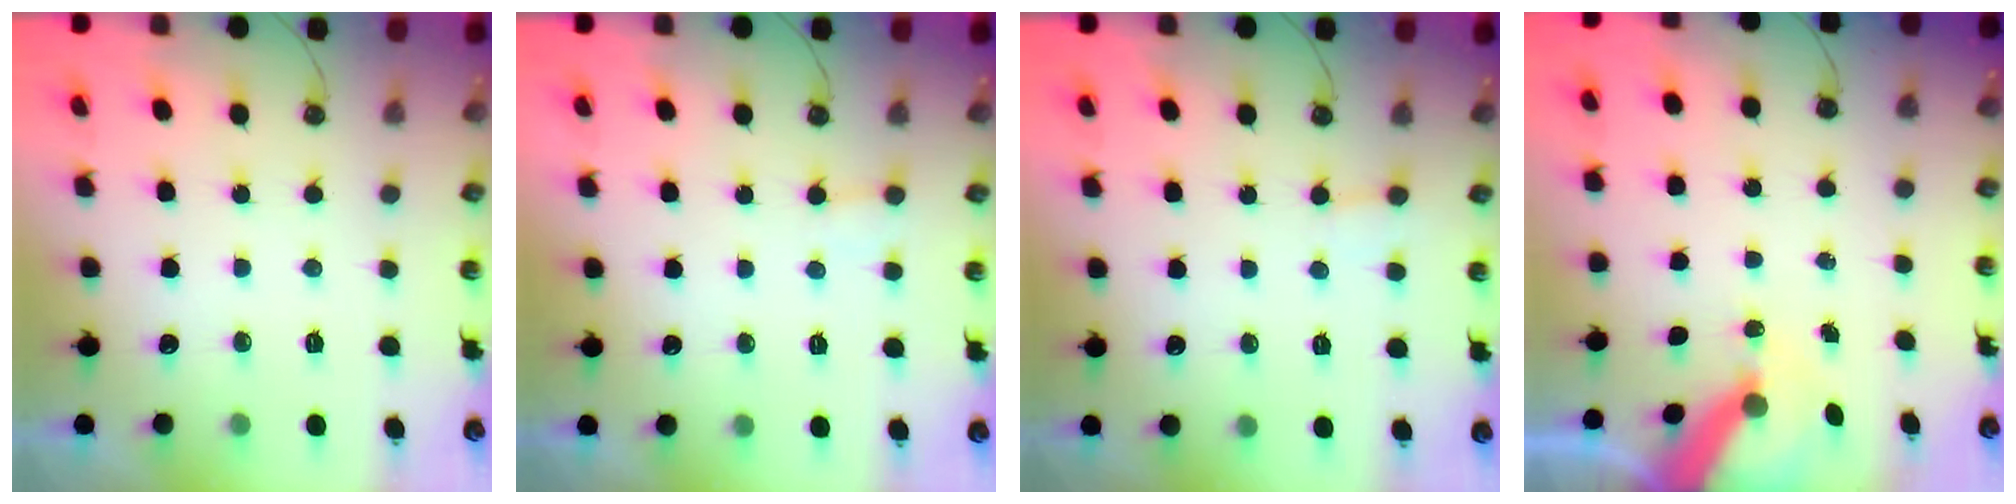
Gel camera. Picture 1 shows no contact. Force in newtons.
{"total": 4.3, "press": 4.3, "slide": 0.5}
{"total": 2.4, "press": 2.4, "slide": 0.3}
{"total": 8.1, "press": 8.1, "slide": 1.1}